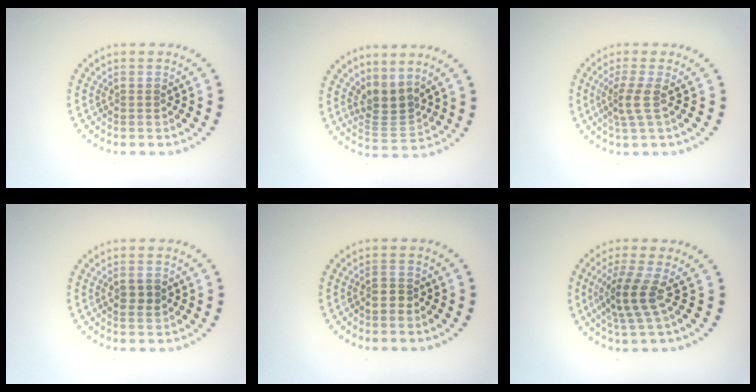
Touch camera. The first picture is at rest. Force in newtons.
{"total": 2.9, "press": 2.1, "slide": 1.9}
{"total": 2.2, "press": 1.6, "slide": 1.5}
{"total": 1.8, "press": 1.8, "slide": 0.2}
{"total": 1.4, "press": 1.2, "slide": 0.8}
{"total": 3.5, "press": 2.9, "slide": 2.0}